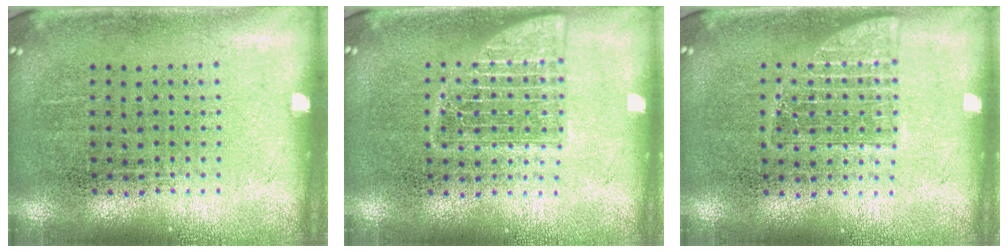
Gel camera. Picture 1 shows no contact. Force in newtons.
{"total": 2.6, "press": 2.5, "slide": 0.4}
{"total": 1.0, "press": 1.0, "slide": 0.2}